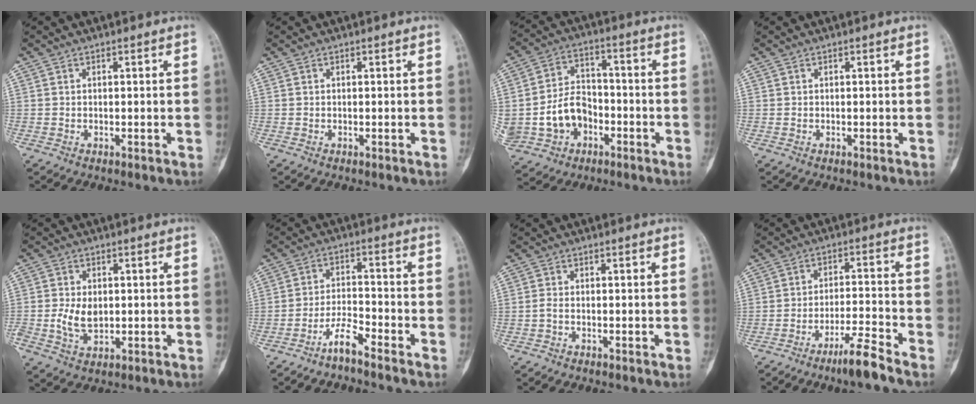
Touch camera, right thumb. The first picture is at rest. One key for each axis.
{"total": 0.0}
{"total": 13.7, "fx": -3.3, "fy": 10.9, "fz": 7.6, "tx": -0.122, "ty": 0.035, "tz": -0.048}
{"total": 0.0}
{"total": 5.7, "fx": -0.1, "fy": 3.8, "fz": 4.2, "tx": -0.076, "ty": -0.003, "tz": 0.004}
{"total": 4.9, "fx": -4.1, "fy": 0.4, "fz": 2.7, "tx": -0.055, "ty": 0.030, "tz": -0.082}
{"total": 0.9, "fx": -0.4, "fy": 0.3, "fz": 0.7, "tx": -0.018, "ty": -0.001, "tz": -0.010}
{"total": 6.9, "fx": -5.3, "fy": 0.0, "fz": 4.5, "tx": -0.084, "ty": 0.032, "tz": -0.099}